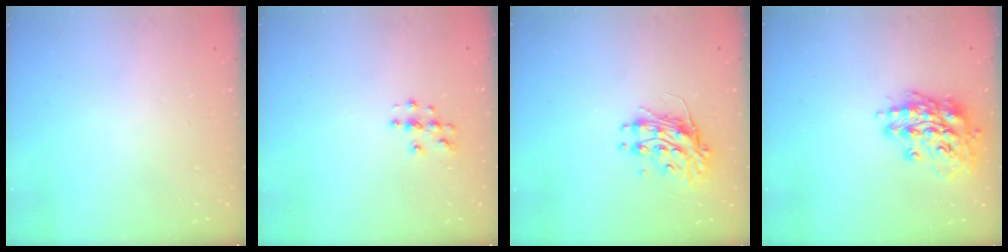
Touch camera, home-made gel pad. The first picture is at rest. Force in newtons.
{"total": 3.8, "press": 3.8, "slide": 0.2}
{"total": 10.3, "press": 10.3, "slide": 0.3}
{"total": 14.5, "press": 14.3, "slide": 2.1}